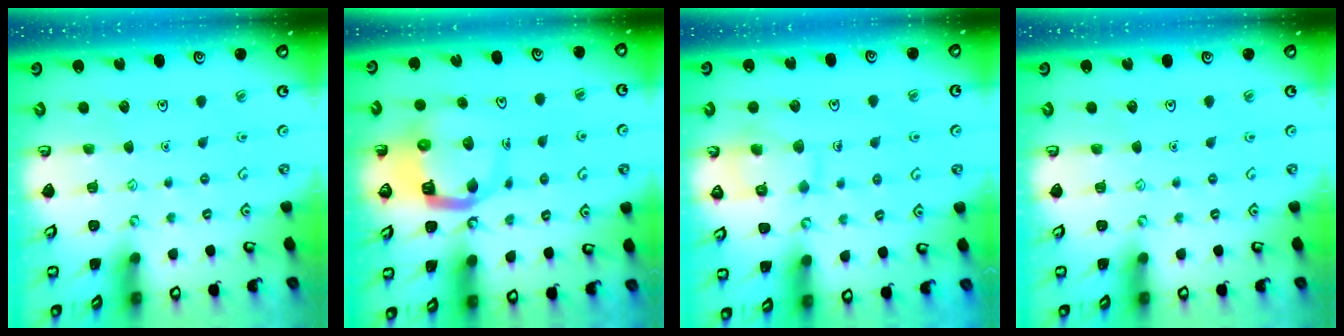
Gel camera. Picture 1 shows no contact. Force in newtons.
{"total": 9.4, "press": 9.3, "slide": 1.3}
{"total": 10.0, "press": 10.0, "slide": 0.4}
{"total": 0.0}